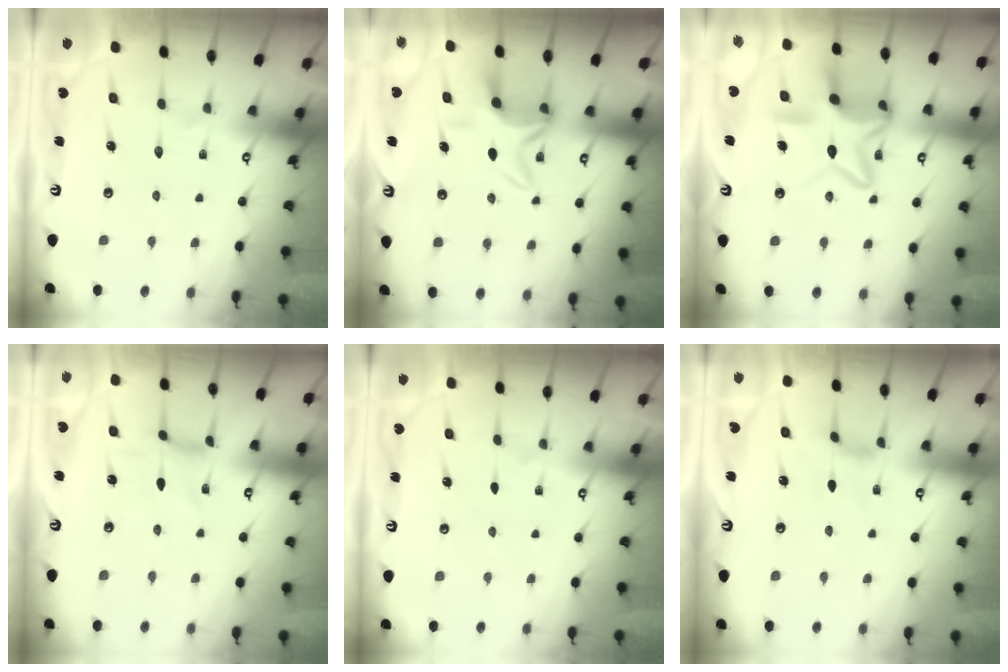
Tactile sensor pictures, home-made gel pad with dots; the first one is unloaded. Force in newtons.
{"total": 6.3, "press": 6.1, "slide": 1.5}
{"total": 13.2, "press": 13.2, "slide": 1.1}
{"total": 0.6, "press": 0.5, "slide": 0.3}
{"total": 0.0}
{"total": 1.1, "press": 1.1, "slide": 0.4}